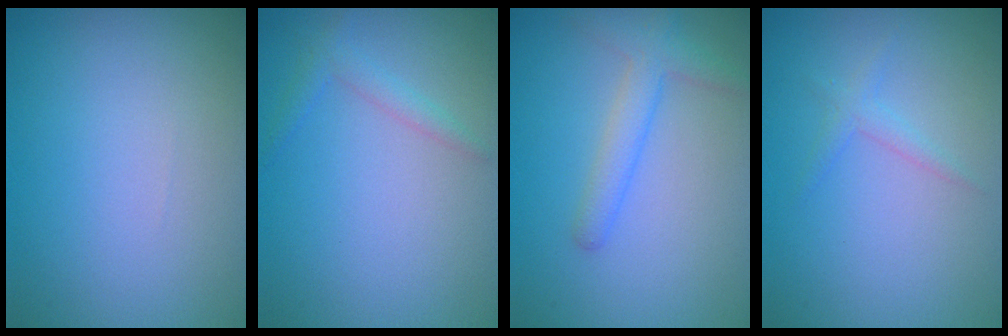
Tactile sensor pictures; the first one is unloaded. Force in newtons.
{"total": 1.4, "press": 1.4, "slide": 0.1}
{"total": 2.5, "press": 2.5, "slide": 0.1}
{"total": 1.1, "press": 1.1, "slide": 0.0}